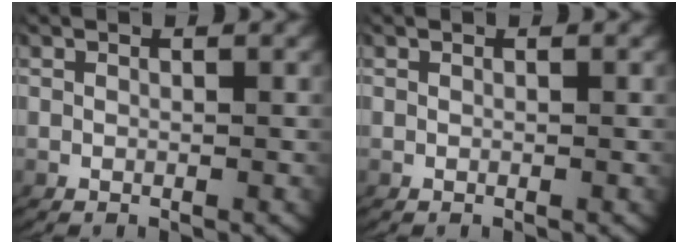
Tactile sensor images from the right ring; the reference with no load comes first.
{"total": 0.0}